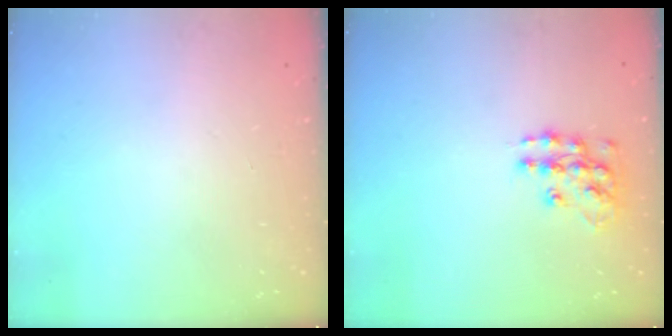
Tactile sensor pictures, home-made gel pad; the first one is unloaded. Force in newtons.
{"total": 11.7, "press": 11.6, "slide": 0.8}